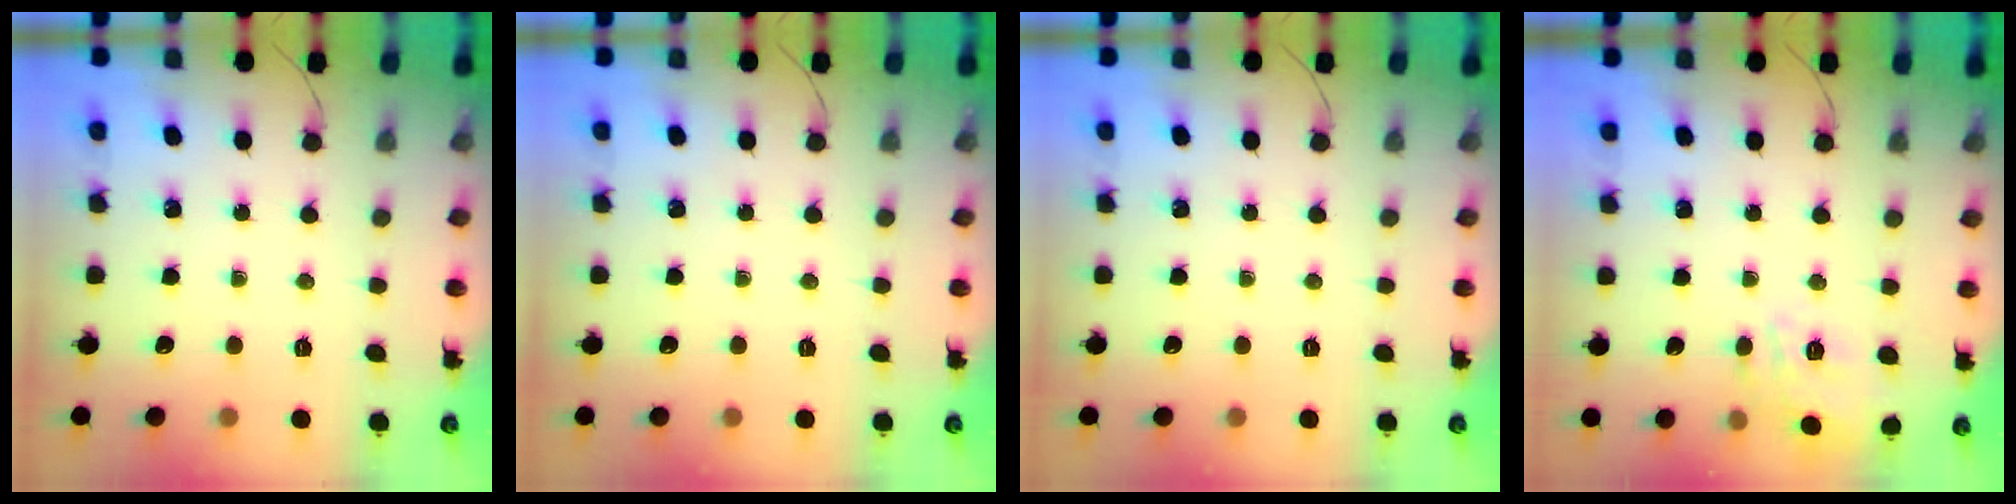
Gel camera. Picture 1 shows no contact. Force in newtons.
{"total": 0.0}
{"total": 0.0}
{"total": 10.1, "press": 10.0, "slide": 1.0}